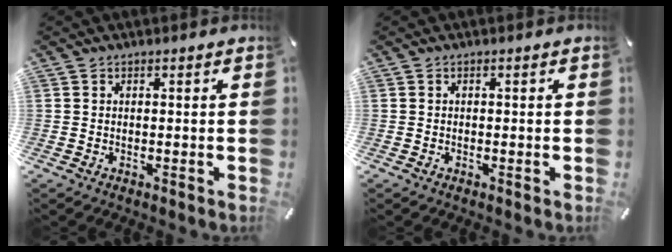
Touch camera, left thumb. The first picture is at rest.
{"total": 0.5, "force": [-0.2, 0.2, 0.4], "torque": [-0.008, -0.001, -0.004]}